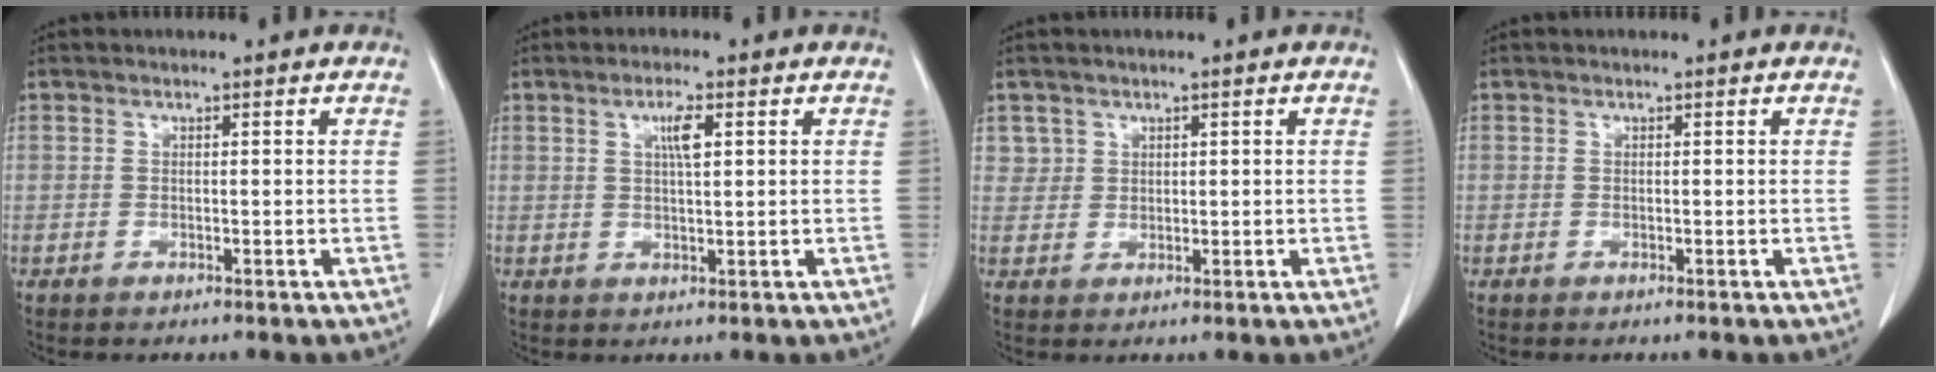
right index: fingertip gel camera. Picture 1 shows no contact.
{"total": 3.1, "force": [1.1, 0.4, 2.9], "torque": [-0.053, 0.001, 0.020]}
{"total": 2.3, "force": [1.3, 1.9, -0.2], "torque": [0.019, 0.003, 0.016]}
{"total": 0.0}